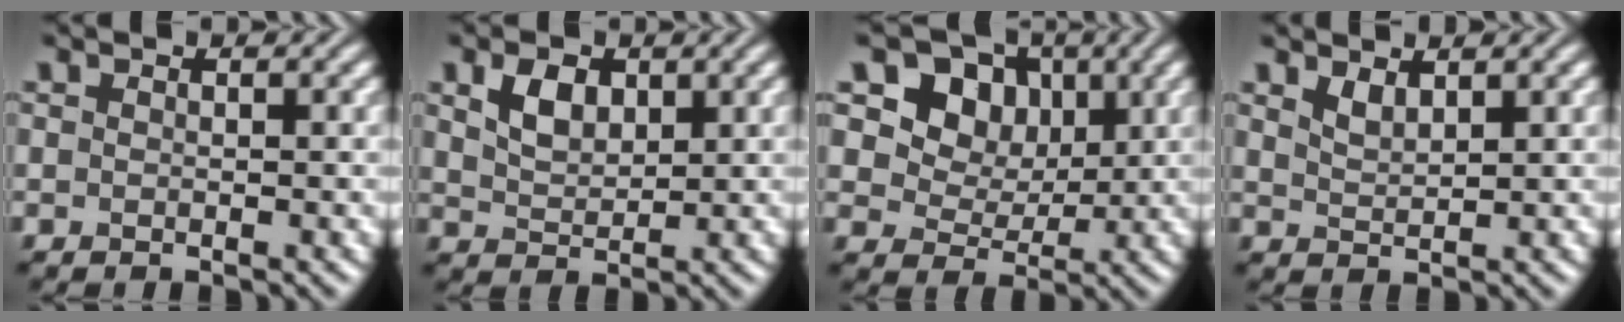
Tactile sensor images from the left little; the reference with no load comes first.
{"total": 2.9, "force": [1.4, 1.8, 1.8], "torque": [-0.040, 0.001, 0.028]}
{"total": 10.5, "force": [4.7, 8.2, 4.7], "torque": [-0.103, 0.002, 0.087]}
{"total": 1.5, "force": [1.2, 0.5, 0.7], "torque": [-0.019, -0.003, 0.027]}